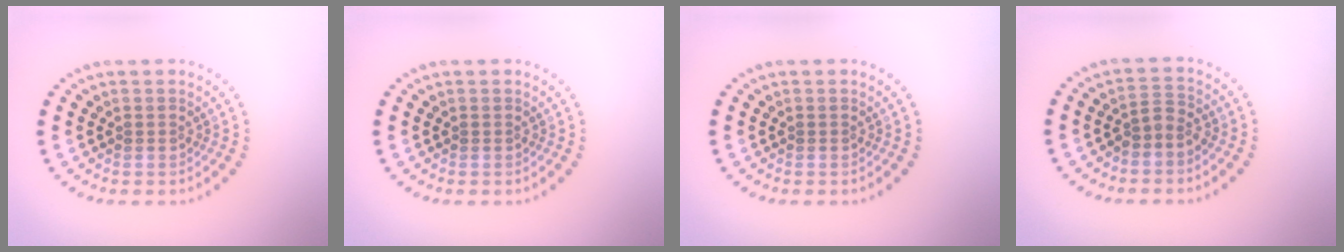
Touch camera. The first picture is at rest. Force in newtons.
{"total": 0.0}
{"total": 0.0}
{"total": 1.7, "press": 1.3, "slide": 1.1}